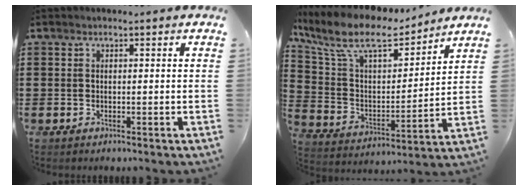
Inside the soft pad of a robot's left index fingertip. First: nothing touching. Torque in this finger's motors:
{"motor_torque": [1.99, -0.15, 0.35, 0.21]}